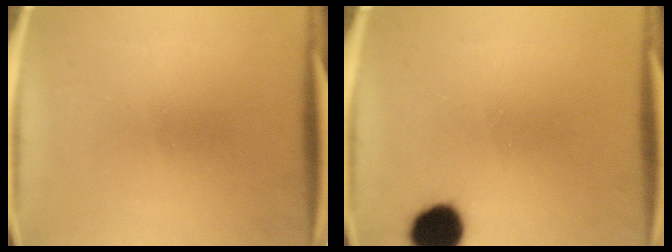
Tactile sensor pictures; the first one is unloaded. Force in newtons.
{"total": 9.1}